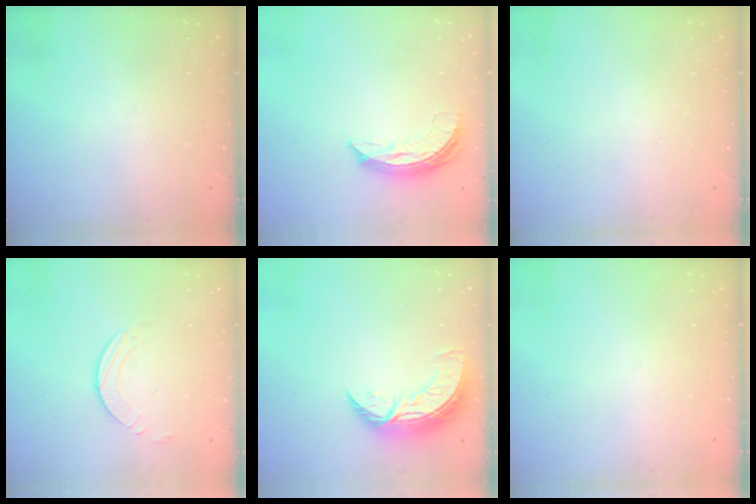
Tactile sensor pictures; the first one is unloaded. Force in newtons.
{"total": 8.2, "press": 8.2, "slide": 0.1}
{"total": 0.0}
{"total": 2.8, "press": 2.8, "slide": 0.2}
{"total": 9.7, "press": 9.7, "slide": 0.8}
{"total": 0.0}